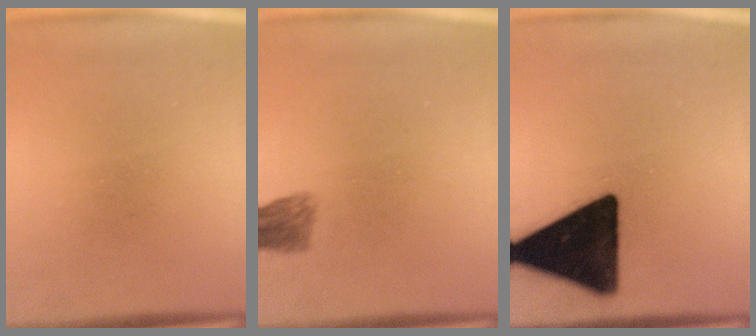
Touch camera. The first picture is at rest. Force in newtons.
{"total": 2.9}
{"total": 19.4}